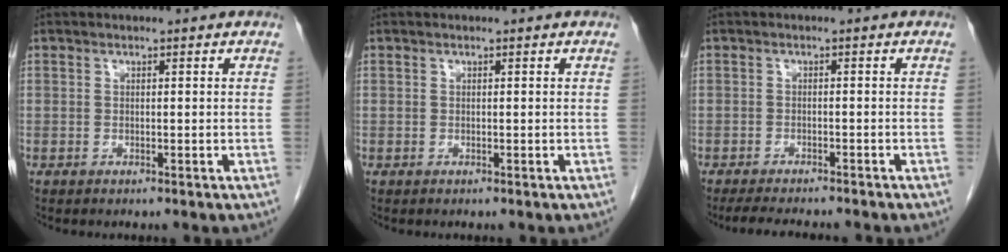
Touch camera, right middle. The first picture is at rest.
{"total": 0.0}
{"total": 8.1, "force": [-7.1, 1.3, 3.7], "torque": [-0.051, -0.010, -0.100]}